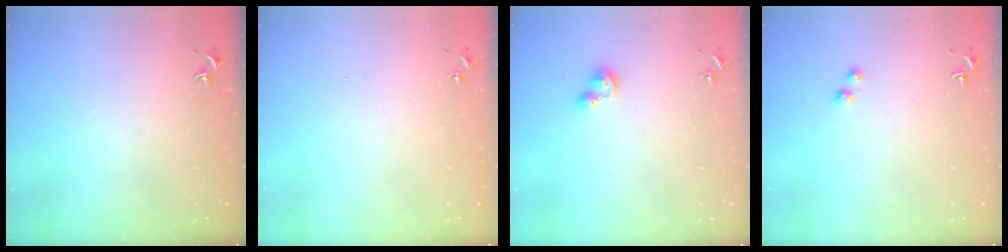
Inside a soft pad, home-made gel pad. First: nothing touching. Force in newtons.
{"total": 0.0}
{"total": 4.0, "press": 4.0, "slide": 0.8}
{"total": 2.4, "press": 2.3, "slide": 0.9}